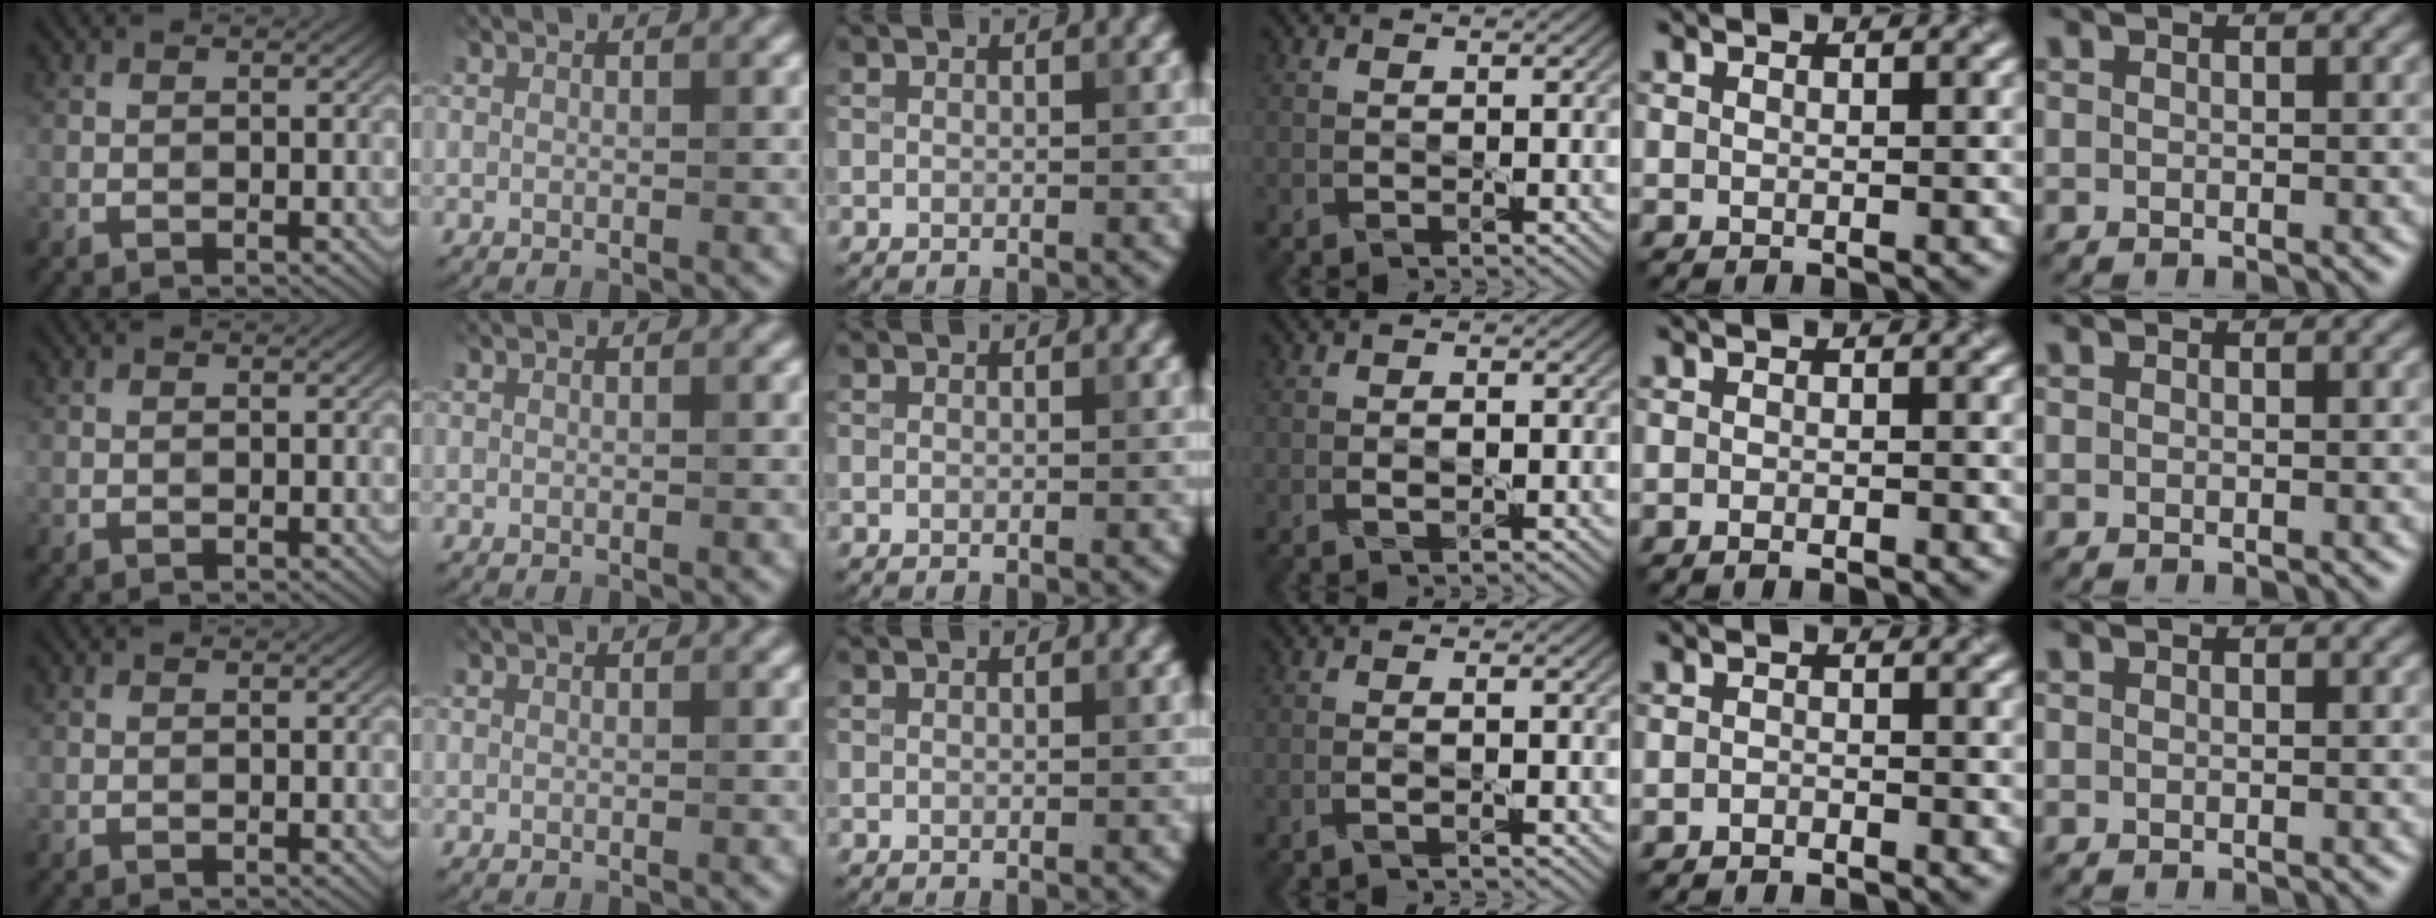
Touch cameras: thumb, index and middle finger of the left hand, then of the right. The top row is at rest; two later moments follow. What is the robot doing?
{"motion": "squeeze", "object": "foam earplug"}